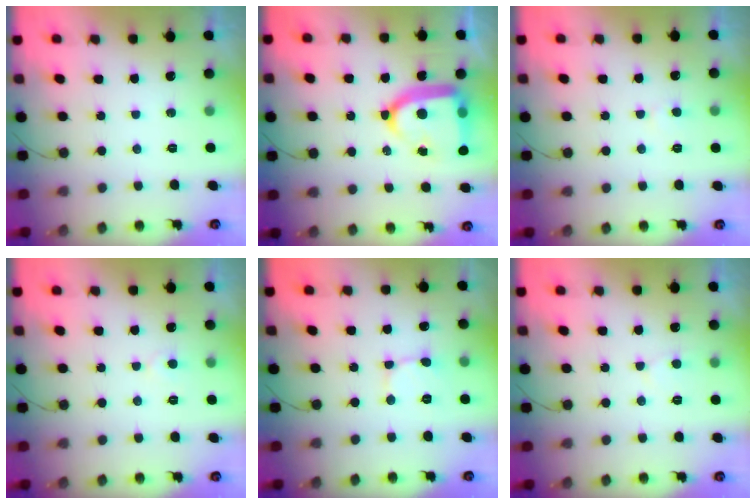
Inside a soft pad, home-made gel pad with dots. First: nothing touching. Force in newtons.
{"total": 17.7, "press": 17.6, "slide": 1.7}
{"total": 3.2, "press": 3.2, "slide": 0.2}
{"total": 2.9, "press": 2.9, "slide": 0.3}
{"total": 2.4, "press": 2.4, "slide": 0.2}
{"total": 3.5, "press": 3.5, "slide": 0.3}